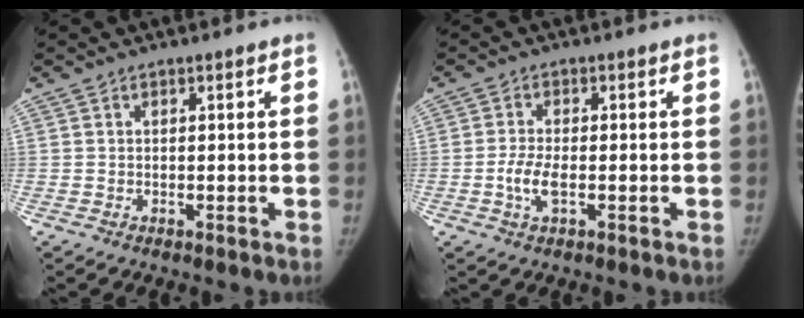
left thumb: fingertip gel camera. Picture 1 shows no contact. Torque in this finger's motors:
{"motor_torque": [-0.40, 0.46, 0.31, 0.25, 0.01]}